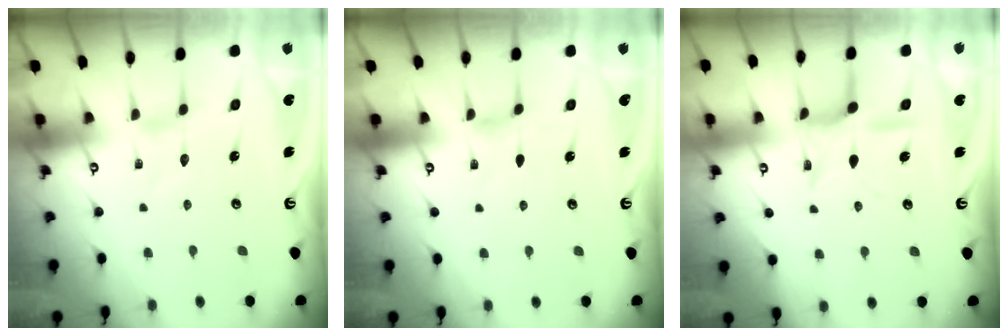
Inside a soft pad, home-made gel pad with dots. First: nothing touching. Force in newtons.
{"total": 0.0}
{"total": 11.8, "press": 11.7, "slide": 0.8}